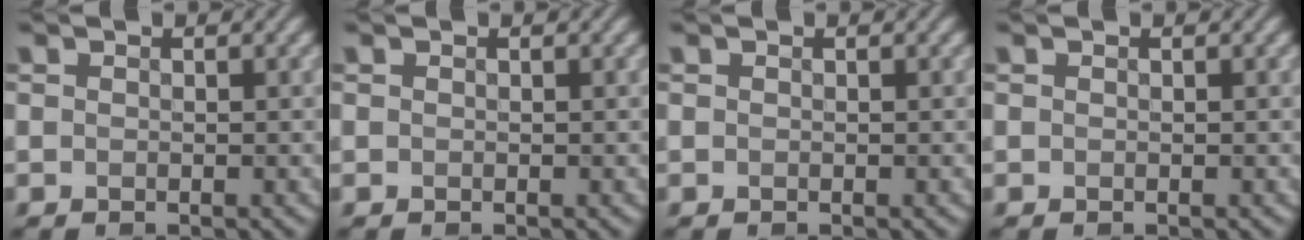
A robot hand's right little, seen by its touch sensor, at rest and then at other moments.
{"total": 0.0}
{"total": 0.0}
{"total": 0.0}